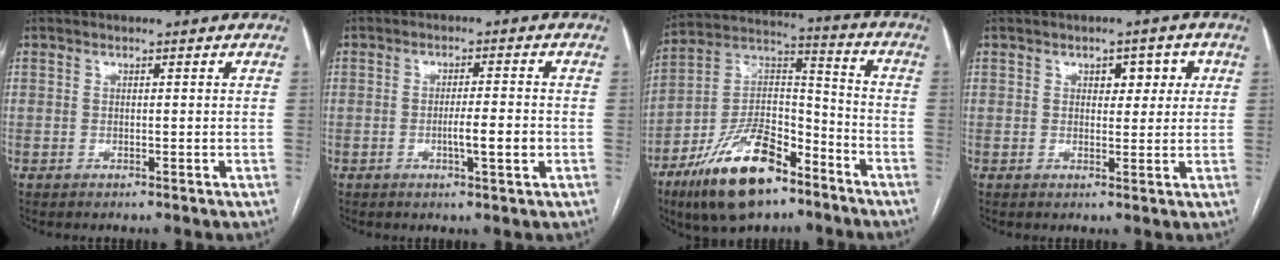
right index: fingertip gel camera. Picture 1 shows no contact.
{"total": 4.4, "force": [-1.1, 0.2, 4.2], "torque": [-0.071, -0.003, -0.014]}
{"total": 18.5, "force": [-11.8, 7.1, 12.4], "torque": [-0.241, 0.009, -0.209]}
{"total": 3.9, "force": [1.3, 2.3, 2.9], "torque": [-0.029, 0.012, 0.018]}